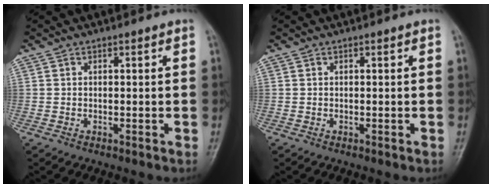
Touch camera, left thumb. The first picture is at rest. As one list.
[{"total": 0.0}]